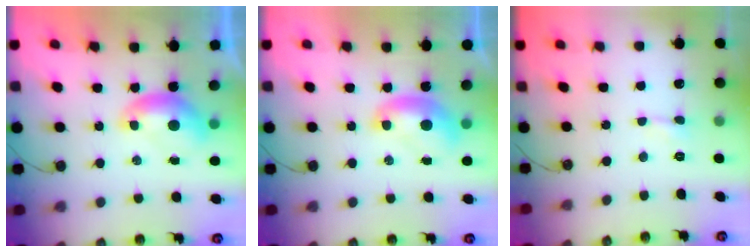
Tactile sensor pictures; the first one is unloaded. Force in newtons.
{"total": 1.3, "press": 1.3, "slide": 0.1}
{"total": 0.8, "press": 0.8, "slide": 0.3}